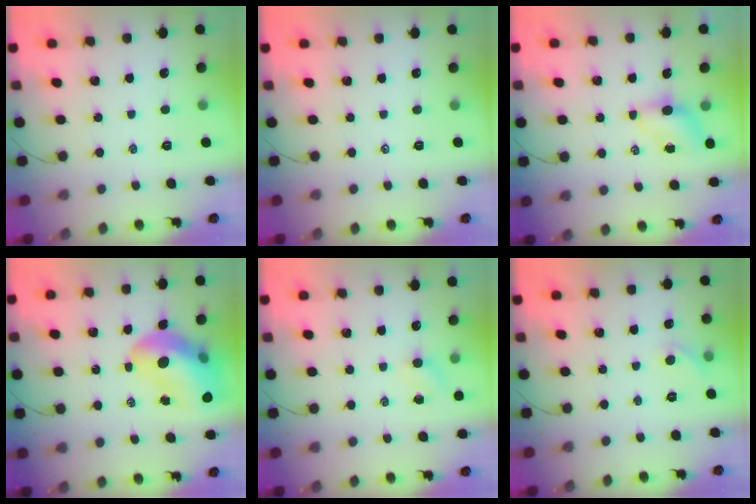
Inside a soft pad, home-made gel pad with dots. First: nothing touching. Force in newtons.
{"total": 0.0}
{"total": 4.6, "press": 4.4, "slide": 1.4}
{"total": 16.0, "press": 15.3, "slide": 4.7}
{"total": 2.7, "press": 2.6, "slide": 0.8}
{"total": 4.7, "press": 4.5, "slide": 1.5}